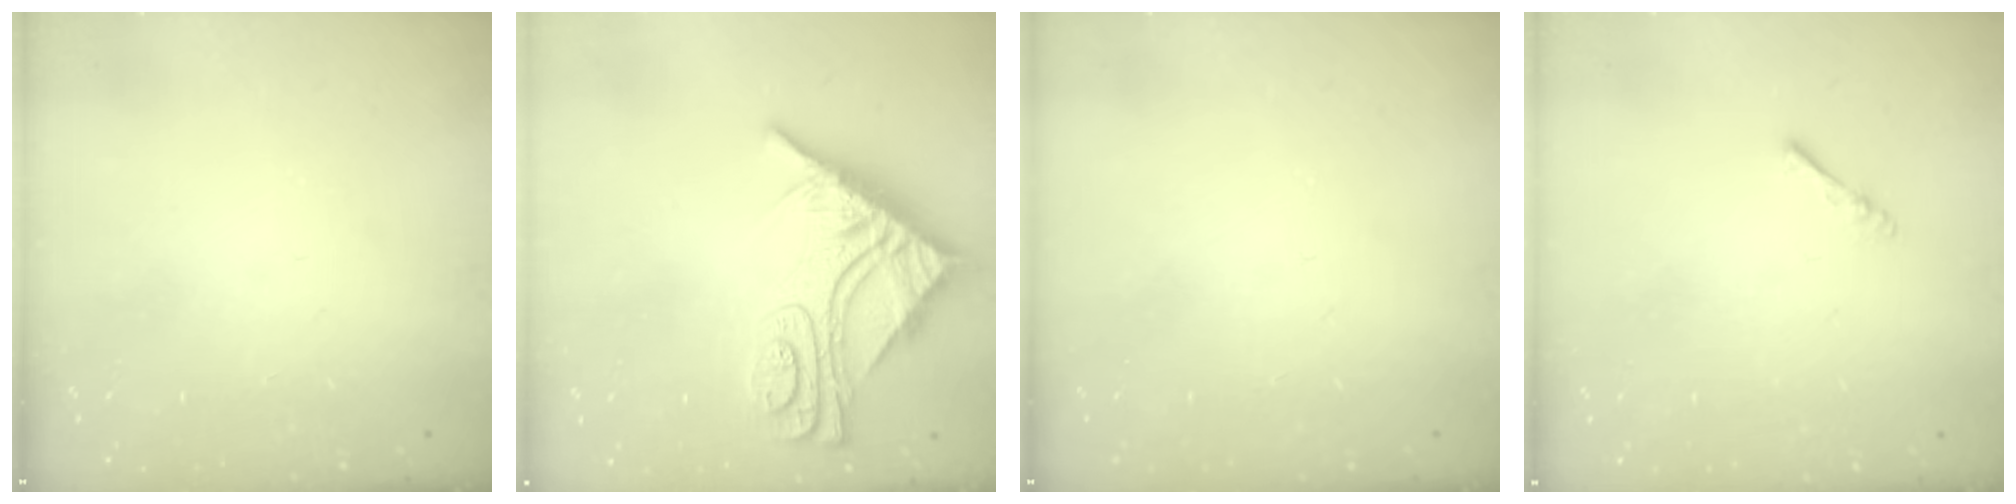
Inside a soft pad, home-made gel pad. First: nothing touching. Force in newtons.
{"total": 12.3, "press": 12.3, "slide": 1.1}
{"total": 0.0}
{"total": 2.4, "press": 2.3, "slide": 0.5}